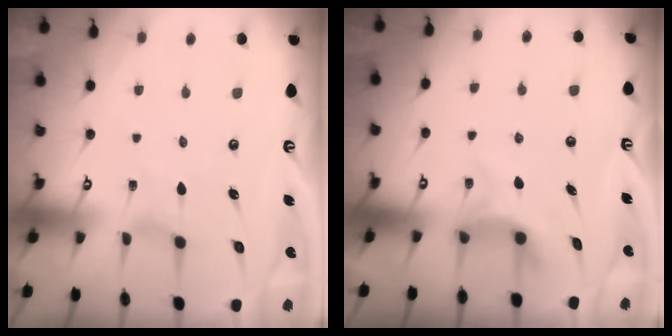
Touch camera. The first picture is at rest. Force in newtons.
{"total": 5.9, "press": 5.9, "slide": 0.3}